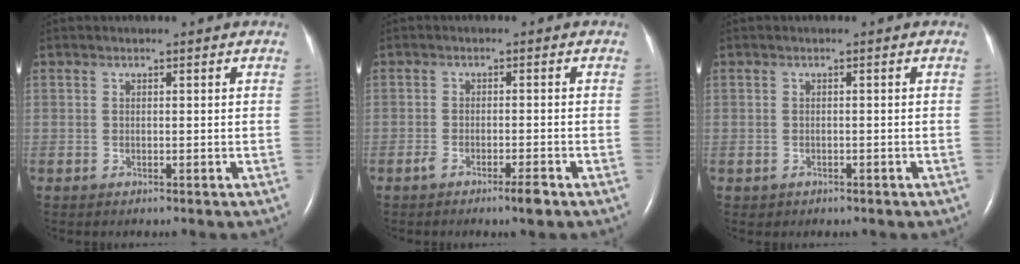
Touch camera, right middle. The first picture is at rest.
{"total": 2.9, "force": [-2.0, 0.2, 2.1], "torque": [-0.041, -0.003, -0.034]}
{"total": 0.9, "force": [-0.4, 0.8, 0.2], "torque": [-0.010, 0.003, 0.001]}